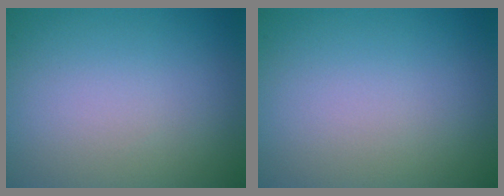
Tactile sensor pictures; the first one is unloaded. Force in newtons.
{"total": 0.0}